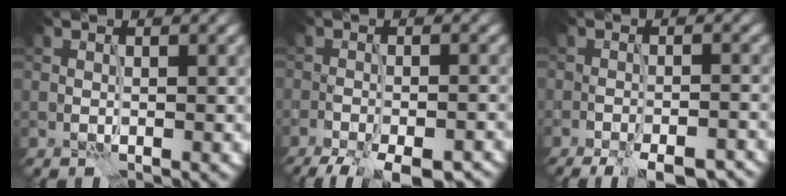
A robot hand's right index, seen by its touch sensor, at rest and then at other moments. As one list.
[{"total": 9.5, "force": [-7.6, 2.9, 4.9], "torque": [-0.064, -0.024, -0.098]}, {"total": 7.7, "force": [-6.0, 2.0, 4.4], "torque": [-0.050, -0.009, -0.076]}]